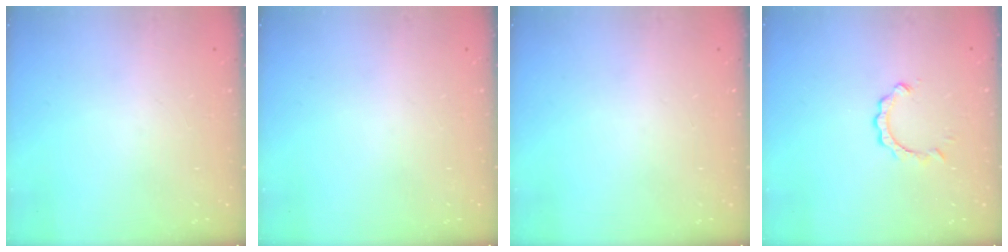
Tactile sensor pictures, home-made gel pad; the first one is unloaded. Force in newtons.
{"total": 0.0}
{"total": 0.0}
{"total": 2.7, "press": 2.7, "slide": 0.3}